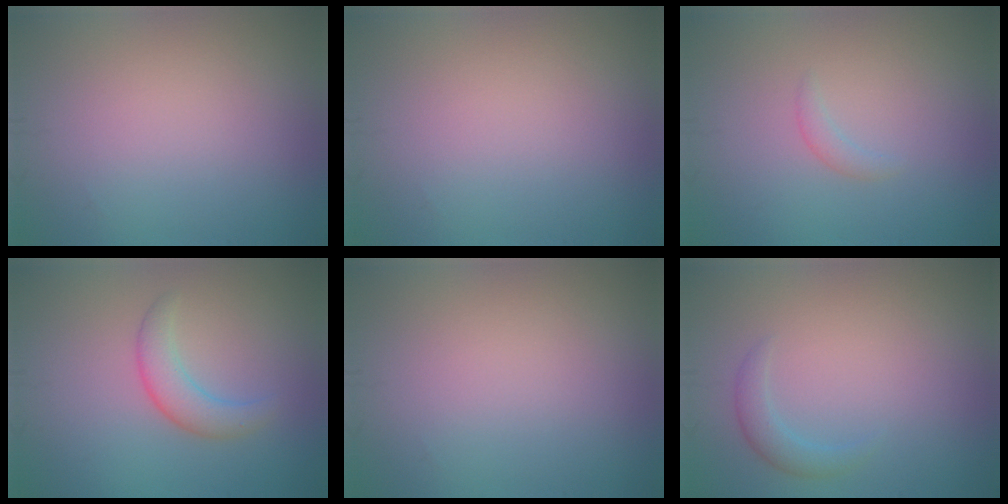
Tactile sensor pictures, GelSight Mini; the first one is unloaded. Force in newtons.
{"total": 0.0}
{"total": 0.9, "press": 0.9, "slide": 0.1}
{"total": 2.7, "press": 2.7, "slide": 0.1}
{"total": 0.0}
{"total": 1.6, "press": 1.6, "slide": 0.1}